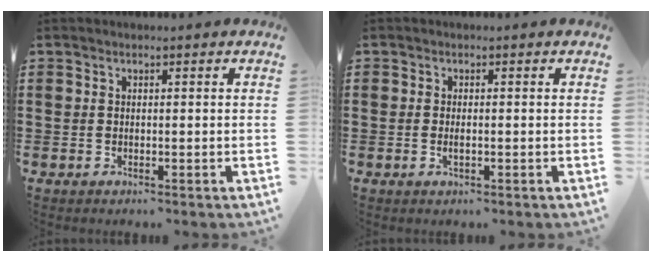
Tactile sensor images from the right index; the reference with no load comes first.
{"total": 1.1, "force": [-0.2, 0.4, 1.1], "torque": [-0.018, 0.000, -0.003]}